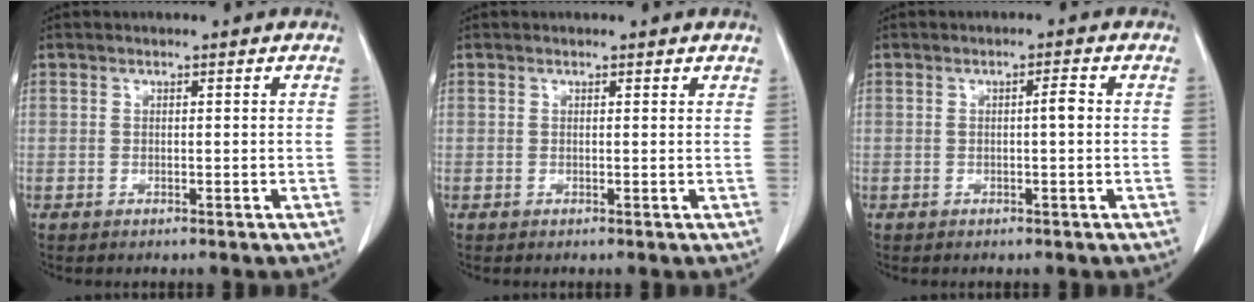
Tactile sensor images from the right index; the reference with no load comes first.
{"total": 0.8, "force": [0.7, 0.2, 0.2], "torque": [-0.007, -0.001, 0.004]}
{"total": 1.7, "force": [-0.1, 0.1, 1.7], "torque": [-0.027, 0.004, 0.000]}